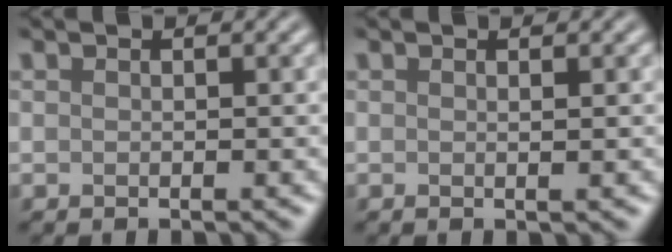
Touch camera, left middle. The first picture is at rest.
{"total": 0.8, "force": [0.1, 0.3, 0.7], "torque": [-0.006, -0.001, -0.003]}